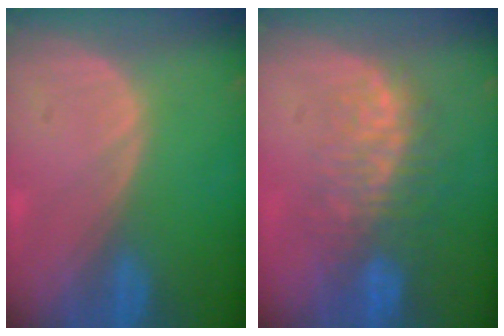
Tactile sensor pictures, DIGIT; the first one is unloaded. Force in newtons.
{"total": 8.9, "press": 7.9, "slide": 4.2}